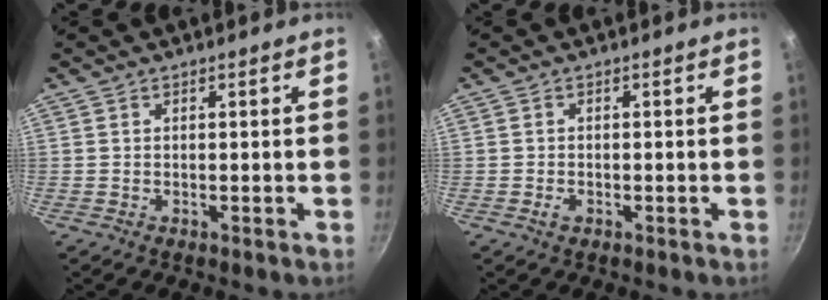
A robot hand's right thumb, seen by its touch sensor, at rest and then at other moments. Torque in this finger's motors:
{"motor_torque": [-0.28, -0.02, -0.26, 0.06, 0.01]}